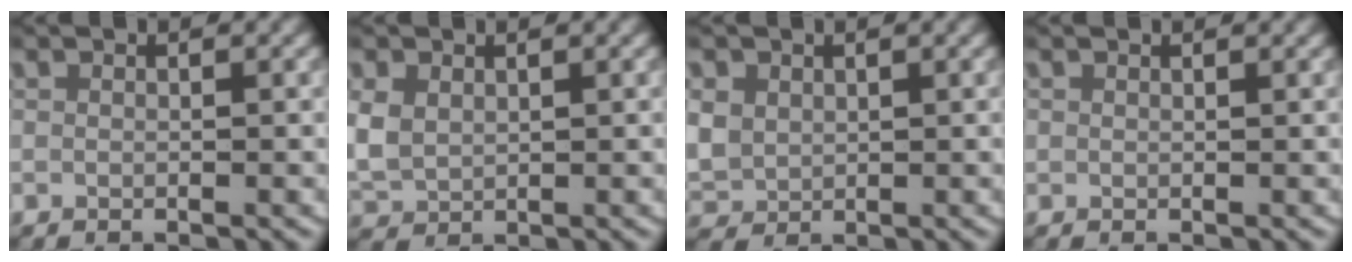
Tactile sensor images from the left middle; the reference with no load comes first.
{"total": 5.1, "force": [0.7, 4.5, 2.3], "torque": [-0.081, -0.007, 0.021]}
{"total": 4.6, "force": [0.7, 4.1, 1.9], "torque": [-0.067, -0.009, 0.024]}
{"total": 0.6, "force": [0.5, 0.4, 0.1], "torque": [0.000, -0.001, 0.008]}